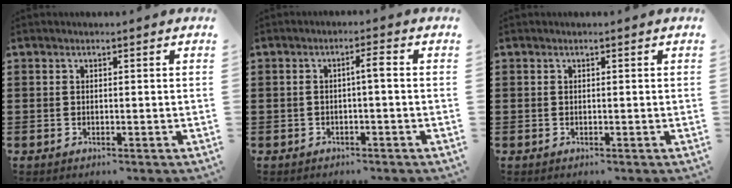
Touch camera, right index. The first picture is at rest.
{"total": 2.3, "force": [-0.3, 0.2, 2.2], "torque": [-0.043, 0.003, -0.009]}
{"total": 0.0}